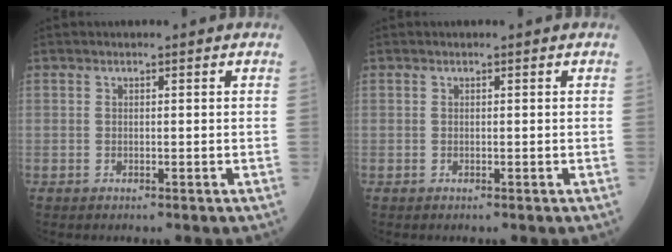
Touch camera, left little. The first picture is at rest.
{"total": 0.0}